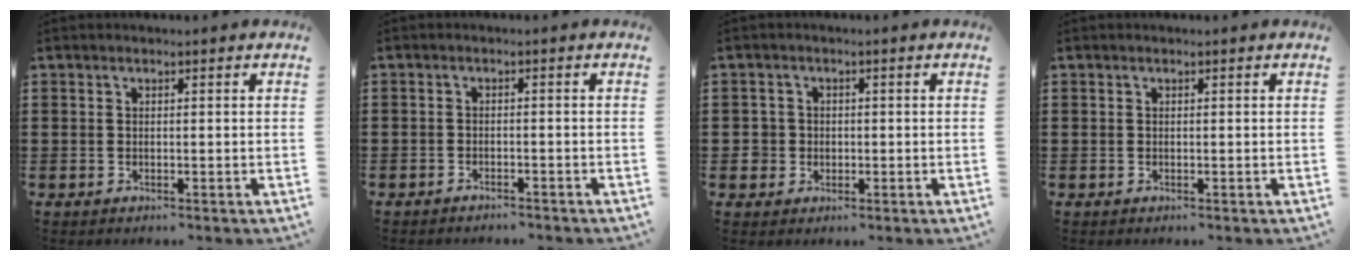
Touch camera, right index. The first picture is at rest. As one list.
[{"total": 1.4, "force": [-1.4, 0.3, -0.1], "torque": [-0.003, 0.005, -0.030]}, {"total": 2.3, "force": [-0.5, 2.2, 0.2], "torque": [-0.015, 0.006, -0.015]}, {"total": 0.0}]